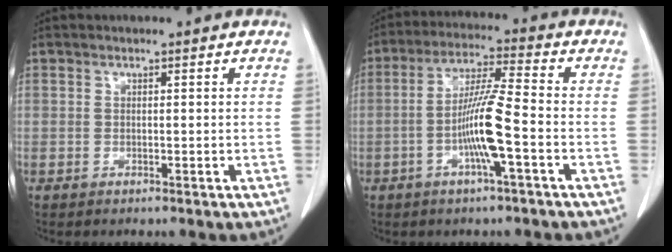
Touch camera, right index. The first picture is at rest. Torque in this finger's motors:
{"motor_torque": [1.00, -0.19, 0.33, 0.15]}